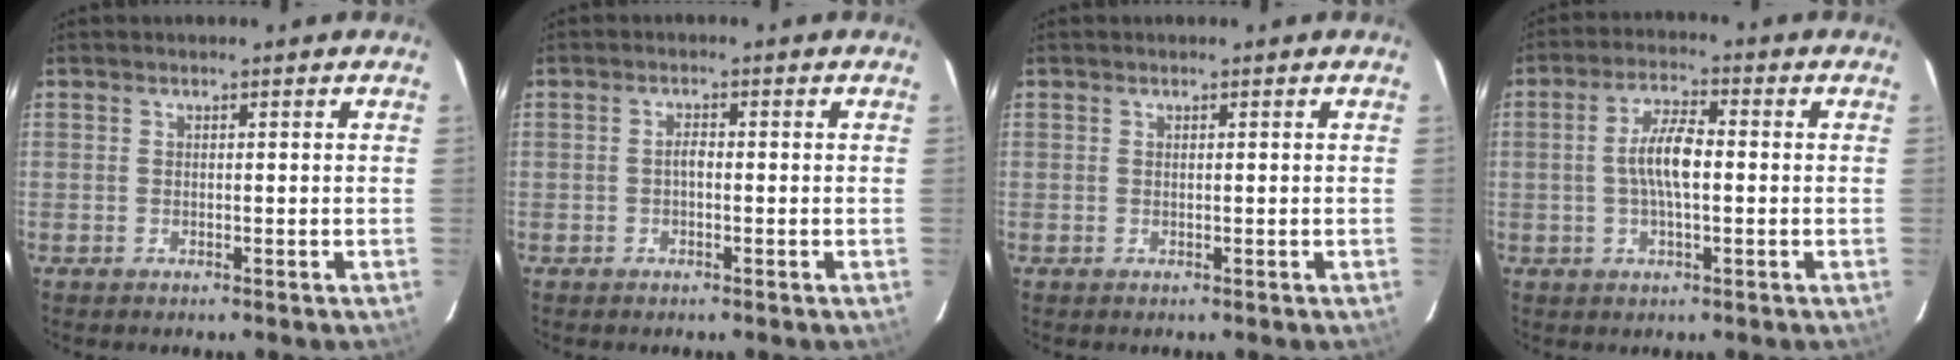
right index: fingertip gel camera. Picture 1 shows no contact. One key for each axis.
{"total": 1.3, "fx": -0.3, "fy": 0.6, "fz": 1.1, "tx": -0.021, "ty": 0.007, "tz": -0.008}
{"total": 0.0}
{"total": 6.7, "fx": -0.3, "fy": 2.0, "fz": 6.4, "tx": -0.122, "ty": 0.010, "tz": -0.005}